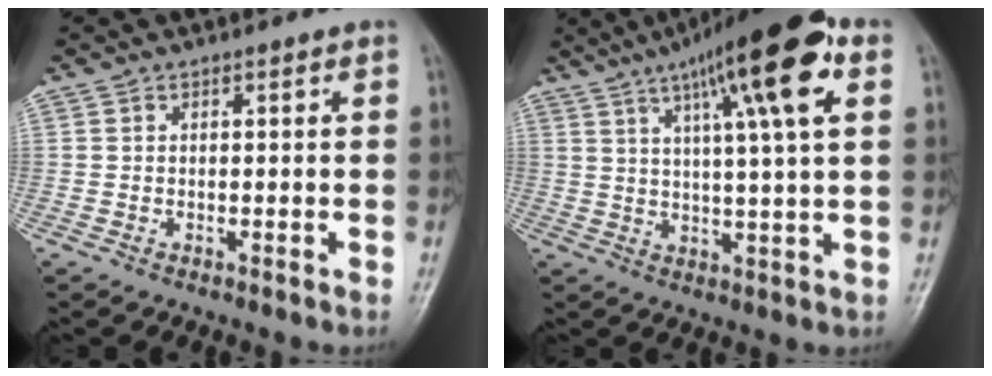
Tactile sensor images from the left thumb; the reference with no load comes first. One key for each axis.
{"total": 17.8, "fx": 7.8, "fy": 3.1, "fz": 15.7, "tx": -0.236, "ty": -0.001, "tz": 0.117}